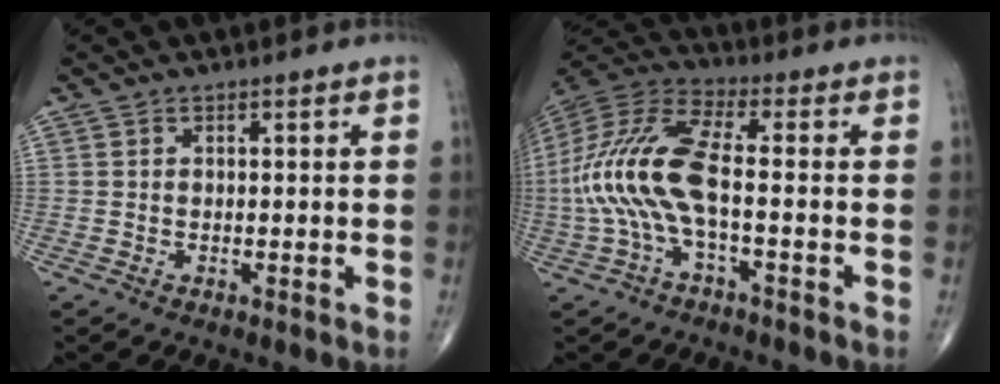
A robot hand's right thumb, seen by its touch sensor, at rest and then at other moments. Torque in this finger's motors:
{"motor_torque": [0.34, 0.19, 2.01, -0.34, 0.26]}